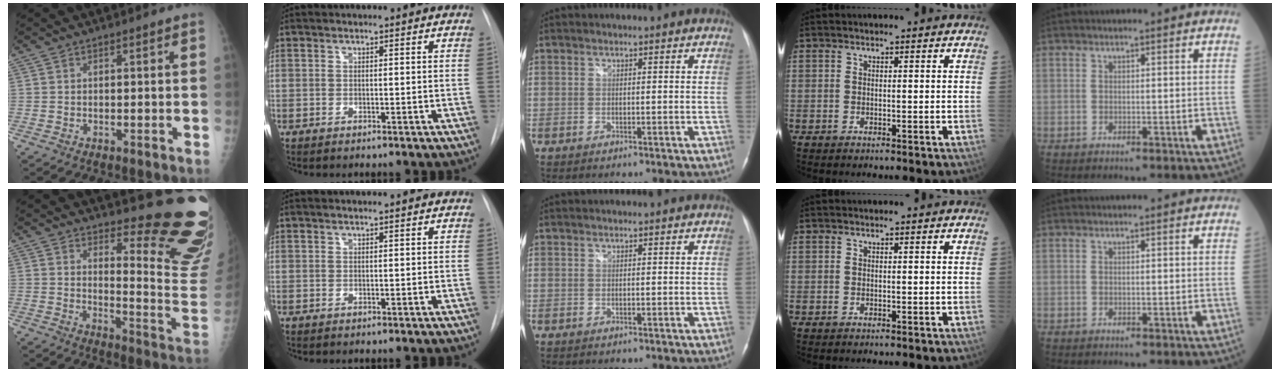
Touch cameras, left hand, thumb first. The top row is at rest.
{"thumb": {"total": 16.8, "force": [14.1, 2.6, 8.9], "torque": [-0.084, -0.172, 0.172]}, "index": {"total": 0.9, "force": [0.8, -0.1, 0.4], "torque": [-0.008, 0.014, 0.019]}}